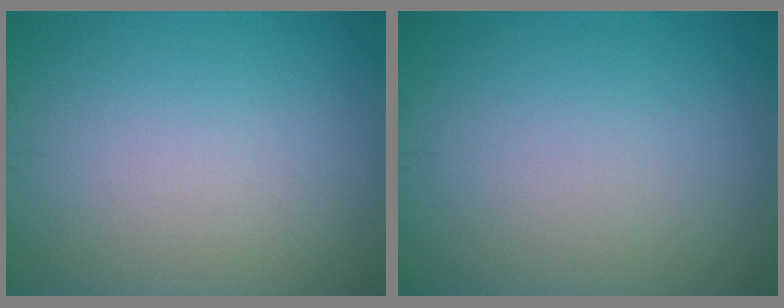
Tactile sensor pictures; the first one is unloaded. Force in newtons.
{"total": 0.0}